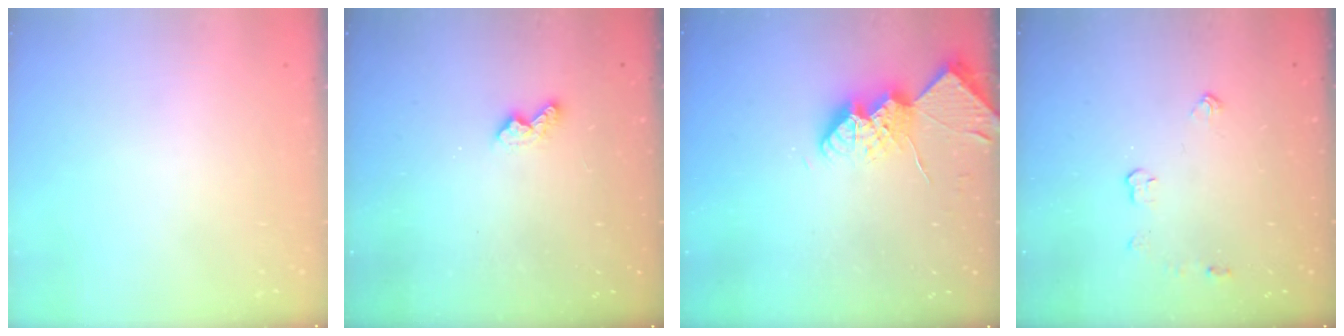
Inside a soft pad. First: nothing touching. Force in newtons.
{"total": 5.3, "press": 5.2, "slide": 0.5}
{"total": 11.7, "press": 11.7, "slide": 0.9}
{"total": 3.9, "press": 3.8, "slide": 0.7}